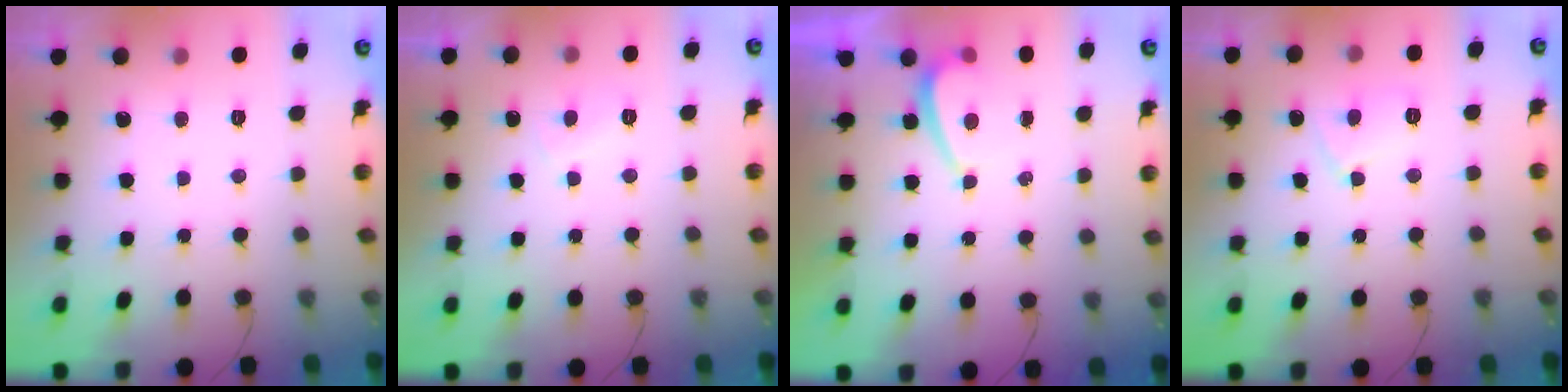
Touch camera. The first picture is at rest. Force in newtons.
{"total": 2.7, "press": 2.5, "slide": 0.9}
{"total": 0.9, "press": 0.7, "slide": 0.5}
{"total": 6.5, "press": 6.4, "slide": 0.6}